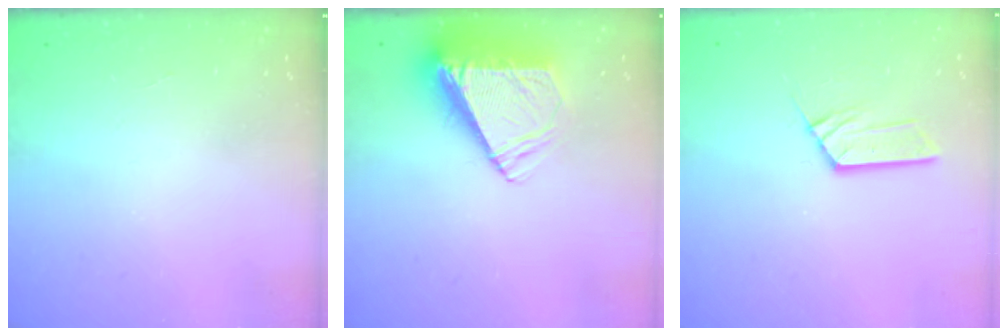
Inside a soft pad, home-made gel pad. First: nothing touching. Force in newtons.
{"total": 9.9, "press": 9.8, "slide": 1.2}
{"total": 5.6, "press": 5.6, "slide": 0.4}